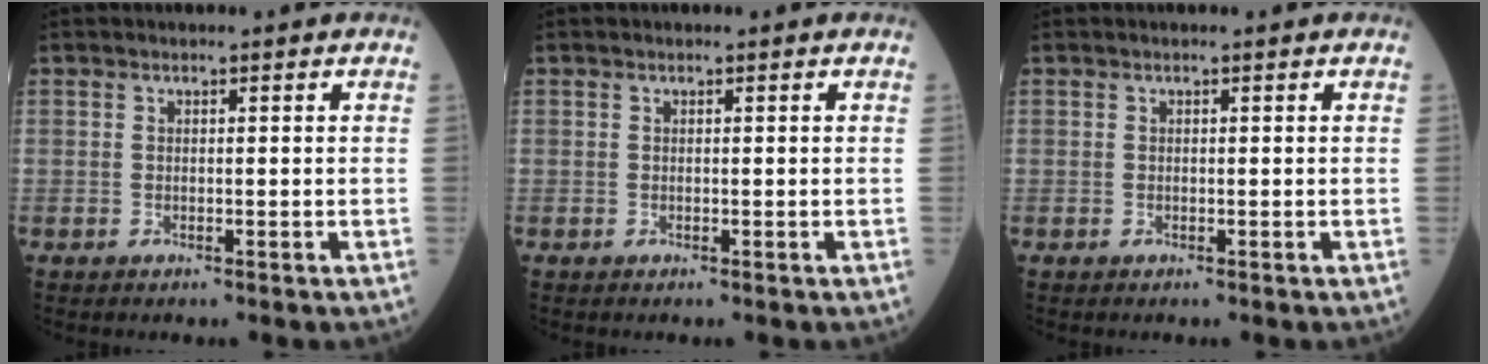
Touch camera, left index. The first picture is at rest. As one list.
[{"total": 0.0}, {"total": 0.0}]